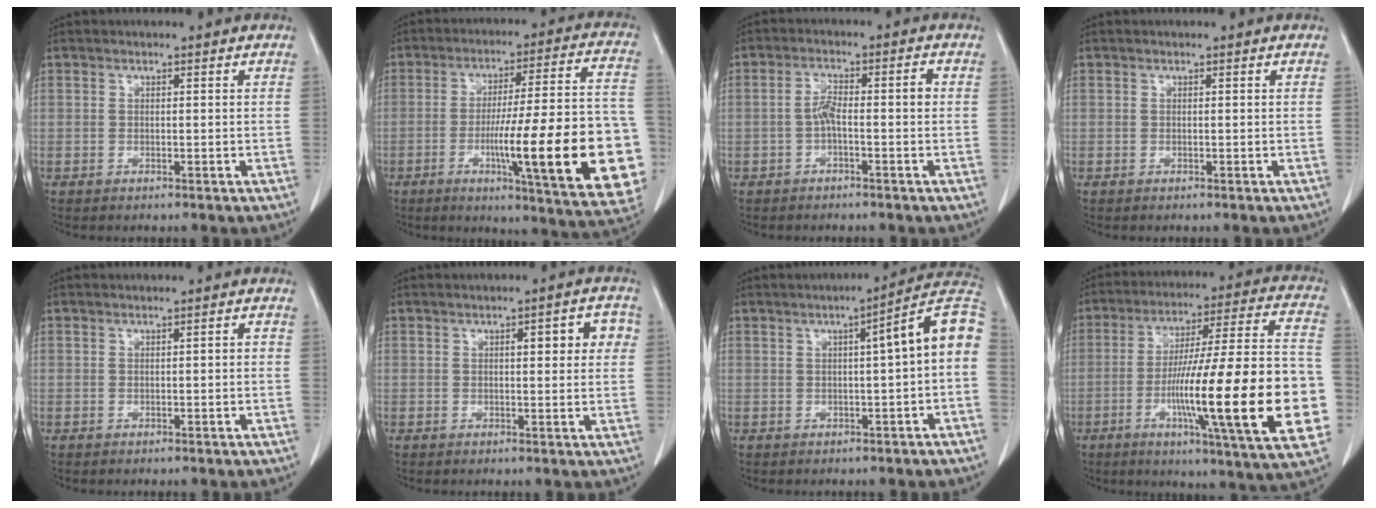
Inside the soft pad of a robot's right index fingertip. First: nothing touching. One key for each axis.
{"total": 25.2, "fx": -6.2, "fy": 2.7, "fz": 24.2, "tx": -0.257, "ty": 0.006, "tz": -0.080}
{"total": 4.3, "fx": -0.7, "fy": 1.0, "fz": 4.1, "tx": -0.078, "ty": 0.017, "tz": -0.012}
{"total": 0.0}
{"total": 0.7, "fx": -0.1, "fy": 0.2, "fz": 0.7, "tx": -0.009, "ty": 0.003, "tz": -0.001}
{"total": 5.2, "fx": 1.3, "fy": 1.6, "fz": 4.8, "tx": -0.059, "ty": 0.018, "tz": 0.013}
{"total": 9.2, "fx": 1.0, "fy": 0.5, "fz": 9.1, "tx": -0.115, "ty": 0.031, "tz": 0.004}
{"total": 28.1, "fx": -6.4, "fy": 1.9, "fz": 27.3, "tx": -0.363, "ty": -0.006, "tz": -0.104}